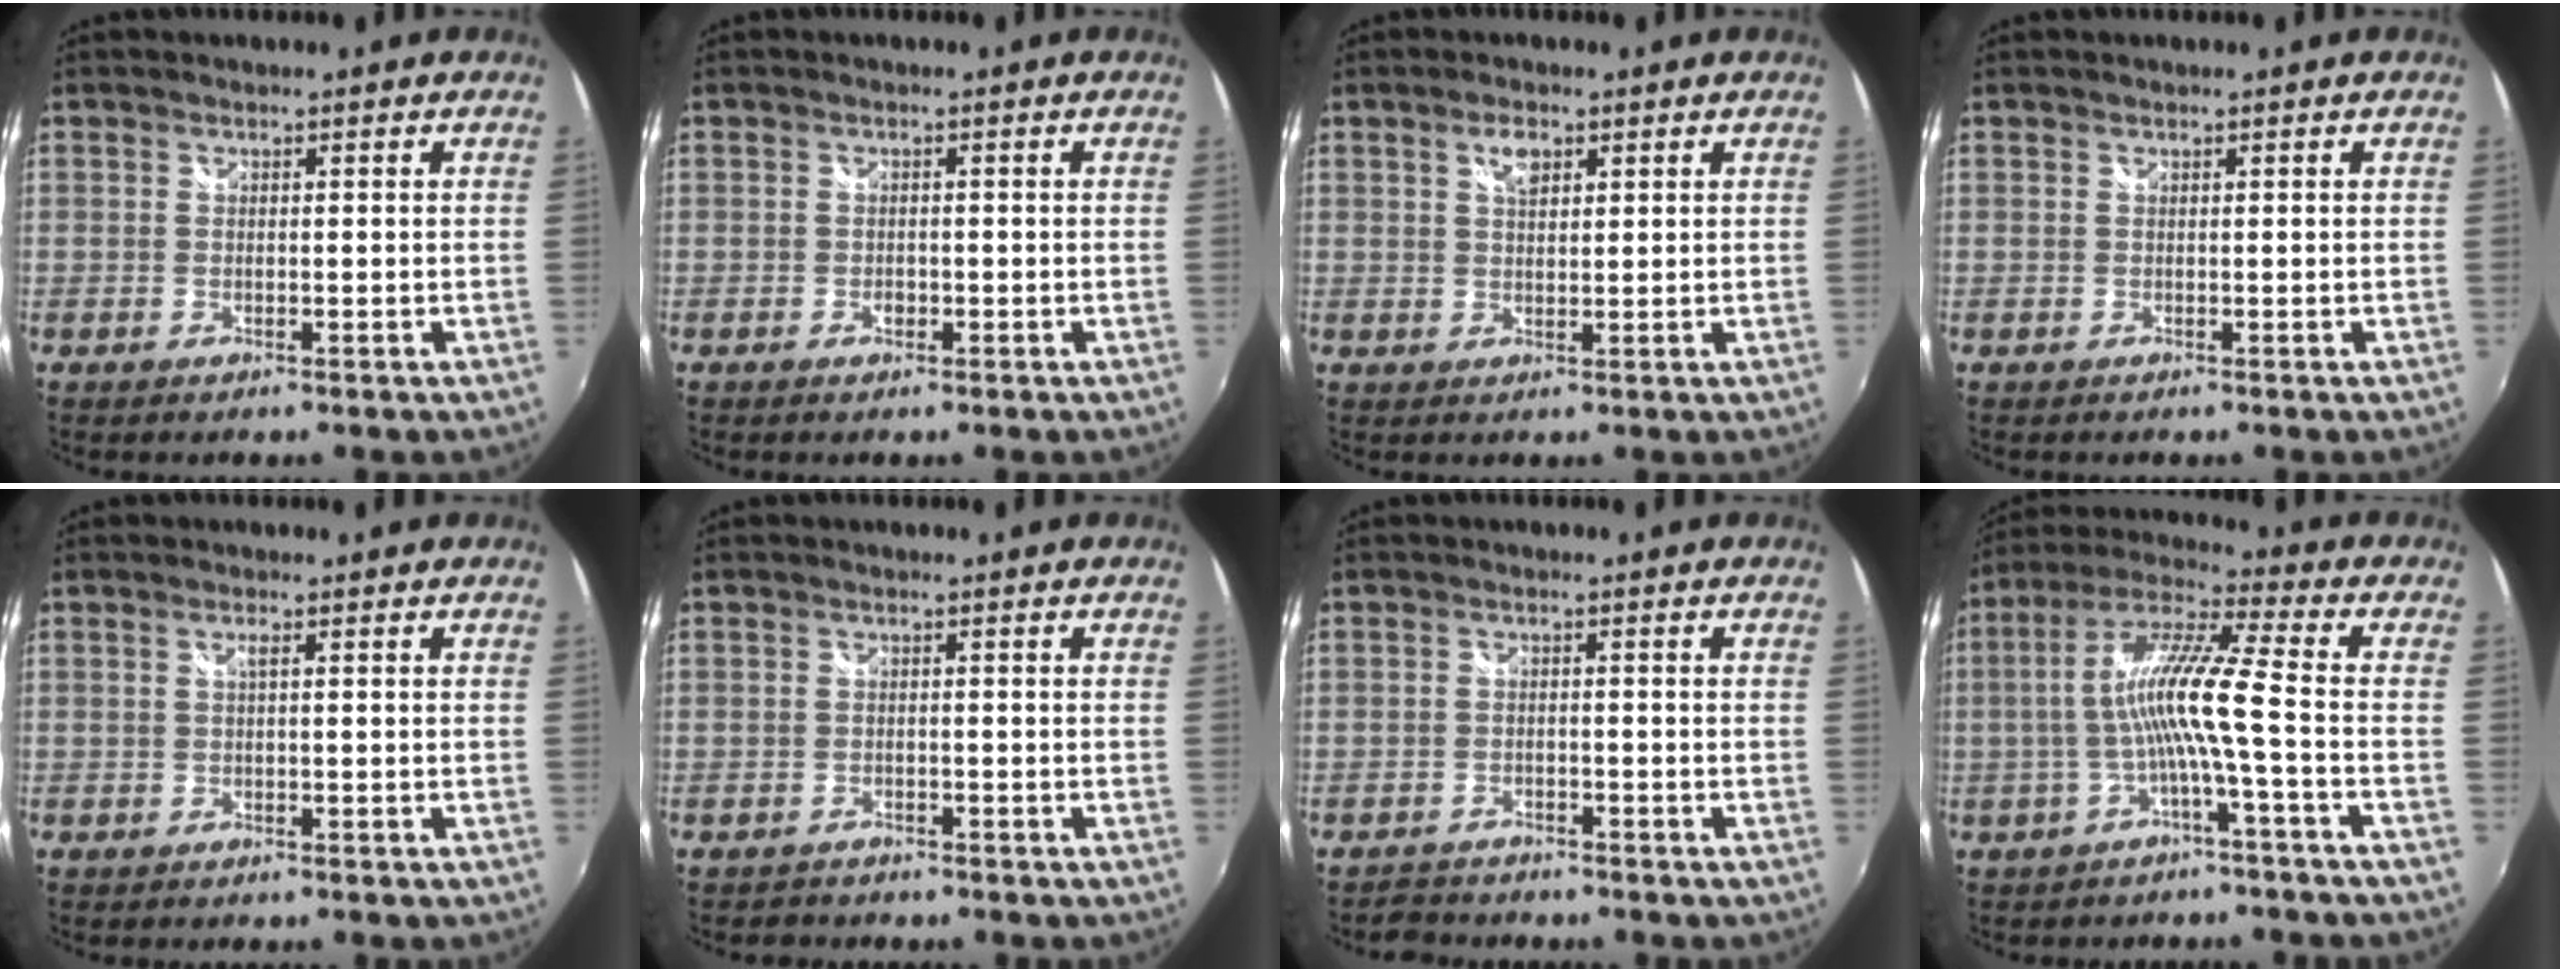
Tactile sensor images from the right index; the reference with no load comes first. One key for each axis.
{"total": 1.2, "fx": -0.5, "fy": 1.0, "fz": 0.6, "tx": -0.009, "ty": 0.000, "tz": -0.007}
{"total": 3.3, "fx": 1.7, "fy": 1.7, "fz": 2.2, "tx": -0.037, "ty": 0.005, "tz": 0.030}
{"total": 0.0}
{"total": 0.9, "fx": 0.2, "fy": -0.1, "fz": 0.8, "tx": -0.015, "ty": 0.002, "tz": 0.001}
{"total": 1.6, "fx": -1.5, "fy": 0.8, "fz": 0.0, "tx": -0.005, "ty": -0.001, "tz": -0.025}
{"total": 3.1, "fx": -2.9, "fy": 1.0, "fz": -0.1, "tx": -0.010, "ty": 0.000, "tz": -0.054}
{"total": 10.7, "fx": -2.5, "fy": -0.7, "fz": 10.4, "tx": -0.204, "ty": 0.011, "tz": -0.043}